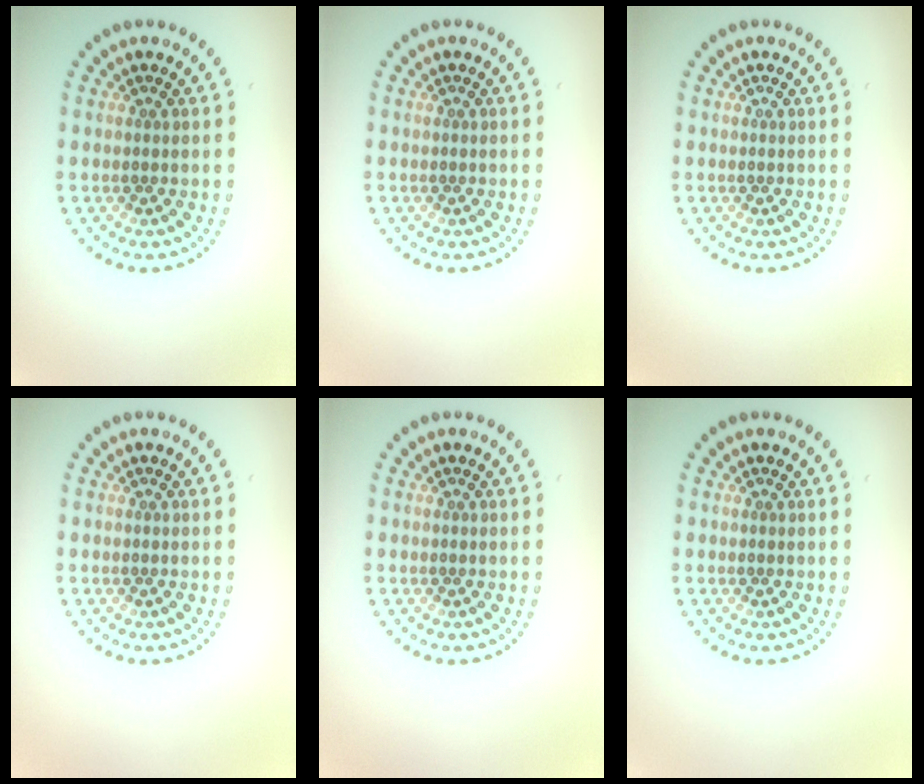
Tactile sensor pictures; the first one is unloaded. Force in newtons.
{"total": 0.0}
{"total": 0.0}
{"total": 0.0}
{"total": 0.0}
{"total": 0.0}